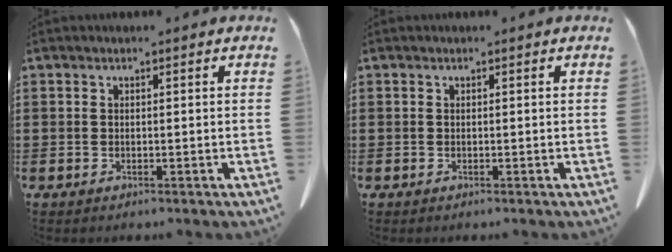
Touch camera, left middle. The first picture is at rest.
{"total": 0.0}